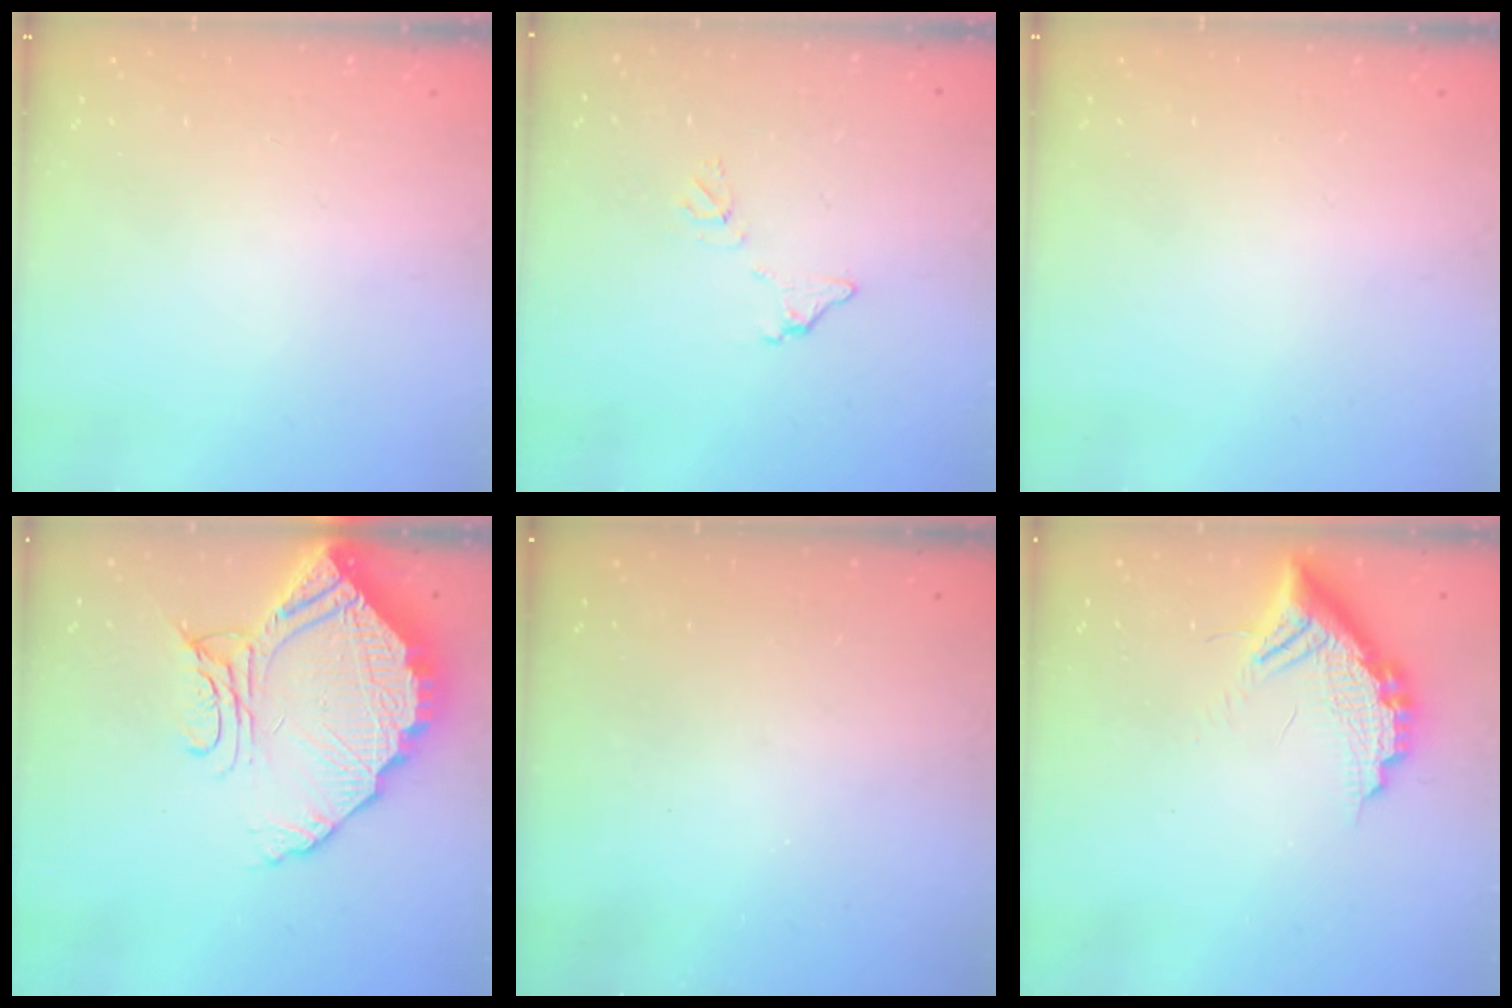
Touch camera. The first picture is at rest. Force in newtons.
{"total": 6.6, "press": 6.6, "slide": 0.4}
{"total": 0.0}
{"total": 17.3, "press": 17.2, "slide": 1.9}
{"total": 3.2, "press": 3.2, "slide": 0.1}
{"total": 12.8, "press": 12.8, "slide": 0.7}